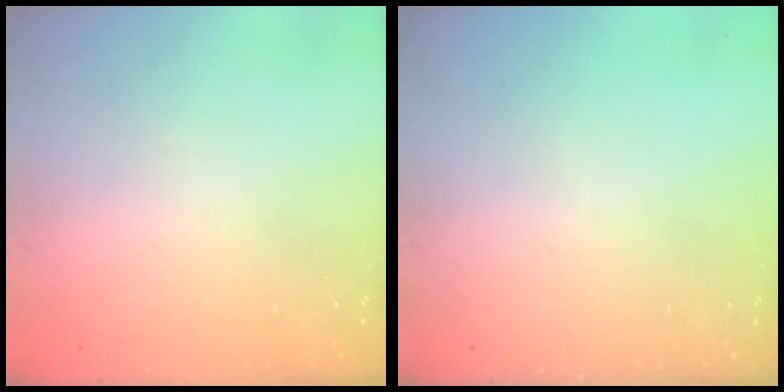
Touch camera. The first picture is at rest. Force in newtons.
{"total": 0.0}